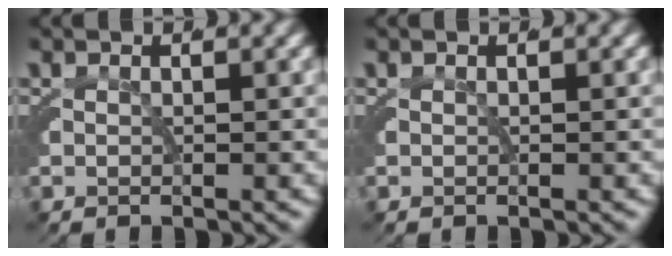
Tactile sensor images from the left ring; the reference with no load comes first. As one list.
[{"total": 0.0}]